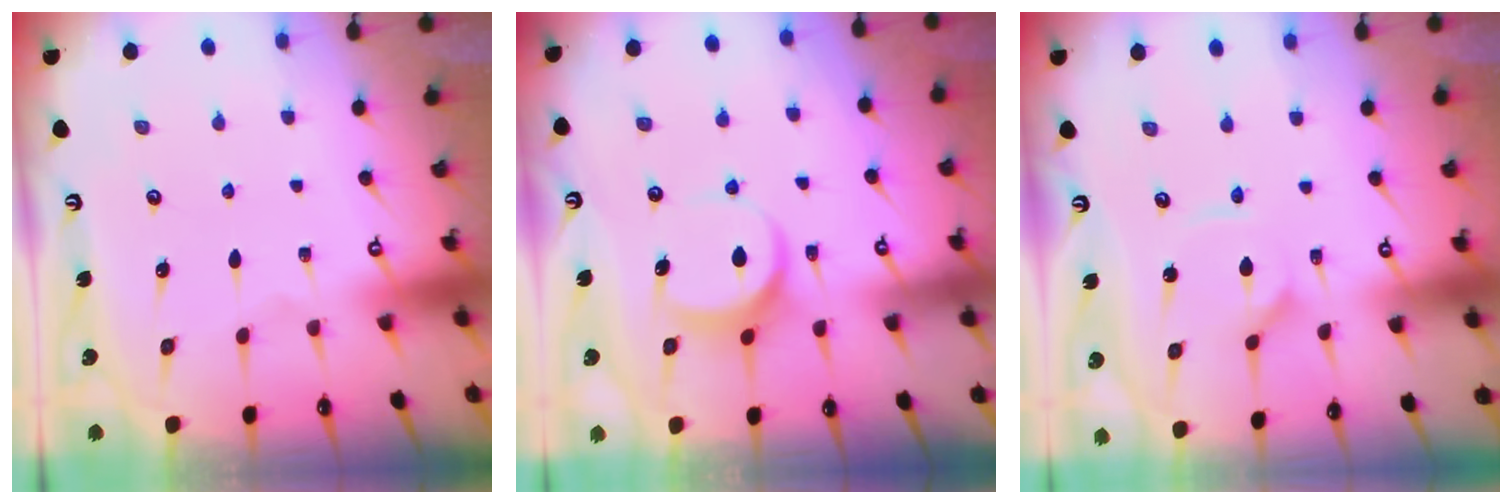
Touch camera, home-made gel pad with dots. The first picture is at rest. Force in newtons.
{"total": 8.2, "press": 8.1, "slide": 1.1}
{"total": 2.2, "press": 2.2, "slide": 0.3}